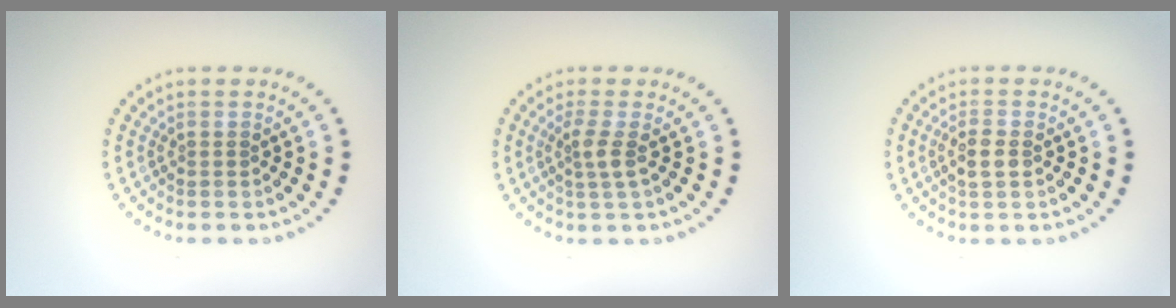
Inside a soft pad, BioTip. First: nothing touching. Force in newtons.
{"total": 1.8, "press": 1.4, "slide": 1.2}
{"total": 1.8, "press": 1.8, "slide": 0.3}